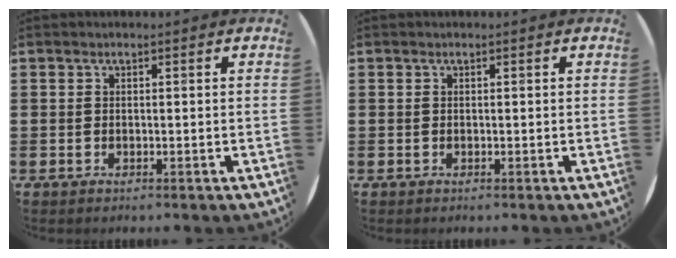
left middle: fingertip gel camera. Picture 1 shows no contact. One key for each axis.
{"total": 0.0}